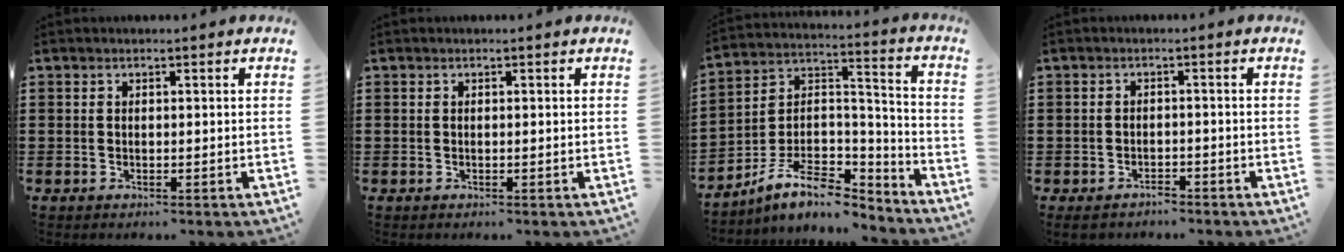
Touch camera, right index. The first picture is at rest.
{"total": 0.0}
{"total": 9.7, "force": [-7.0, 4.2, 5.2], "torque": [-0.103, 0.016, -0.135]}
{"total": 2.2, "force": [-2.1, 0.6, 0.2], "torque": [-0.009, 0.001, -0.045]}